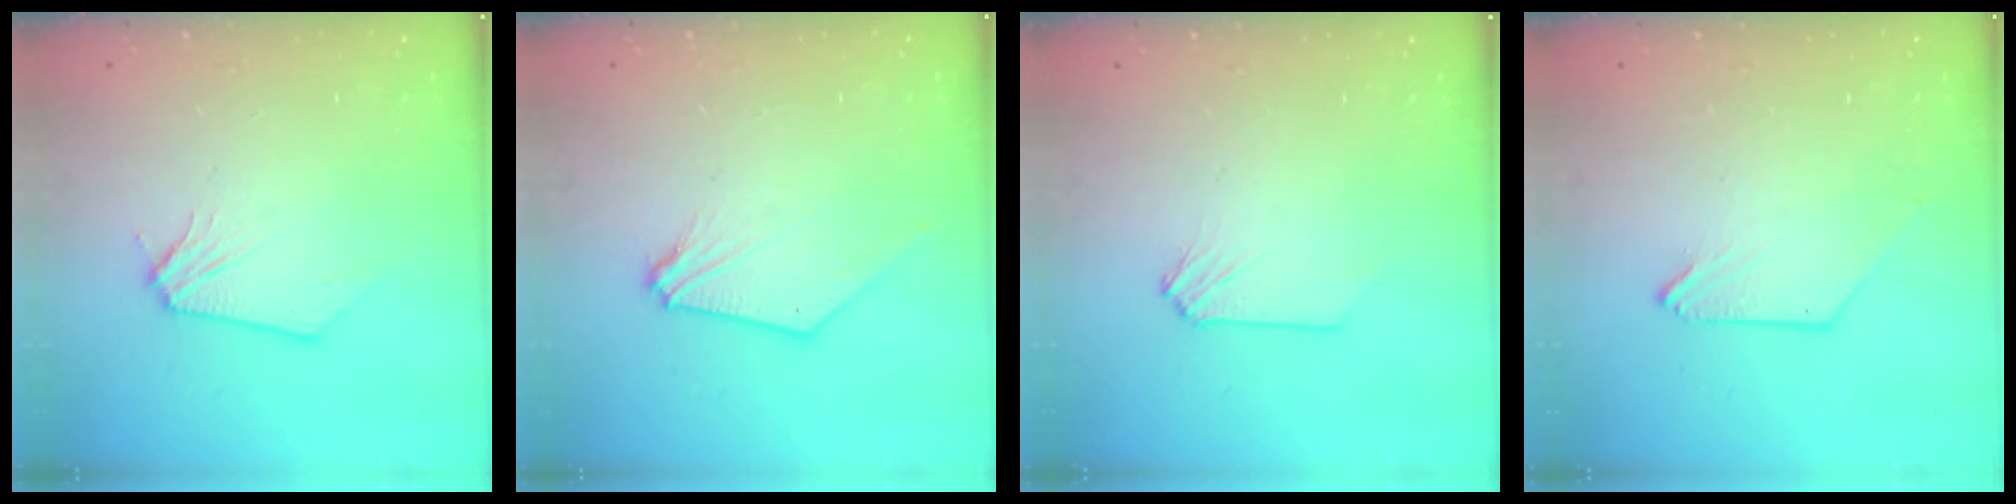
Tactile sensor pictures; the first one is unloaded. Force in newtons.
{"total": 2.1, "press": 2.1, "slide": 0.6}
{"total": 0.0}
{"total": 0.0}